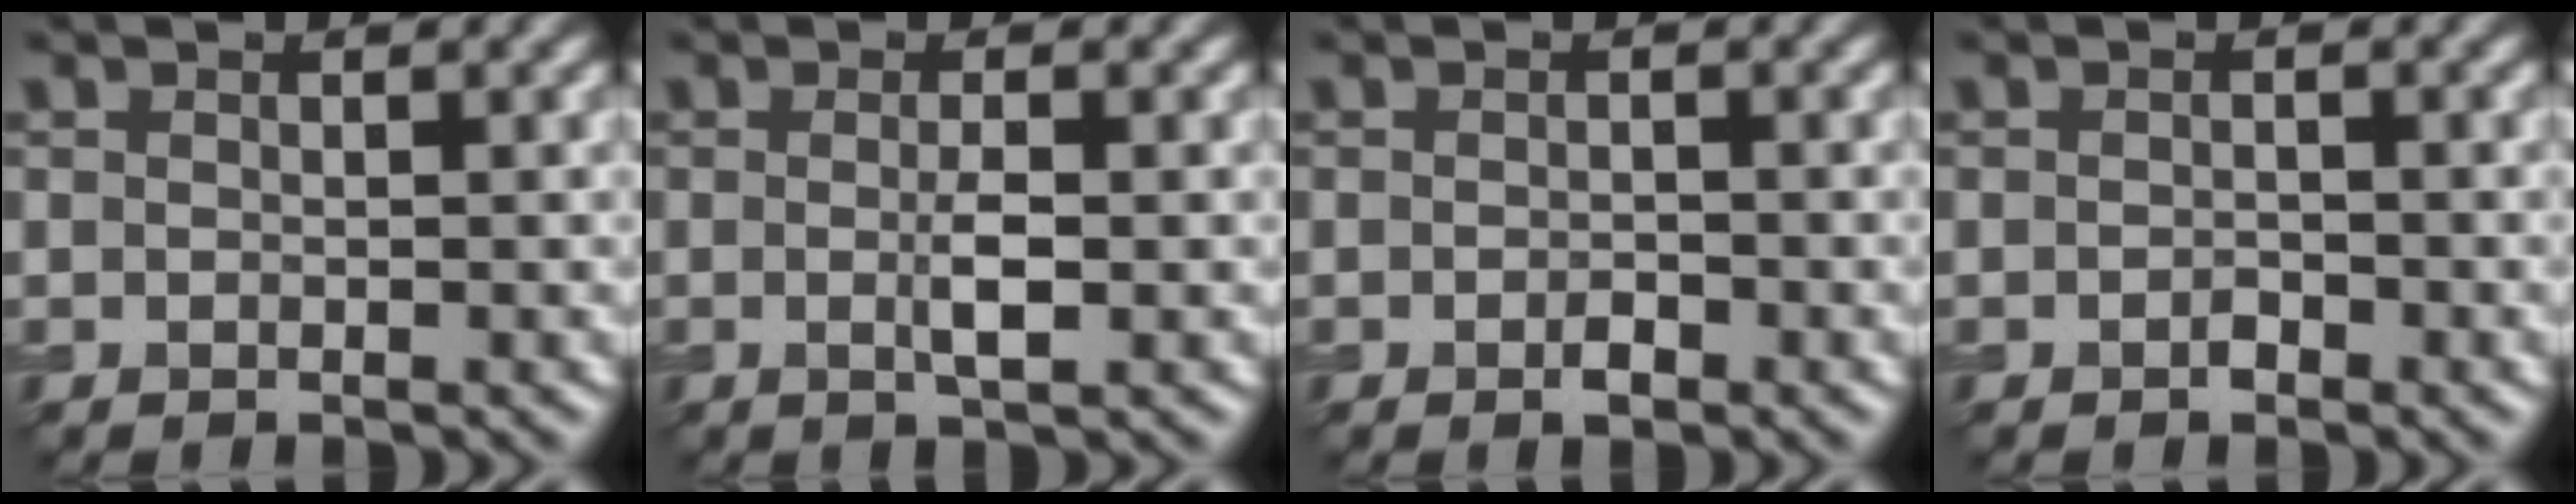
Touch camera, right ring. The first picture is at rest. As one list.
[{"total": 2.0, "force": [-0.1, 0.3, 2.0], "torque": [-0.038, -0.004, -0.003]}, {"total": 1.0, "force": [-0.5, 0.4, 0.8], "torque": [-0.013, -0.001, -0.009]}, {"total": 0.7, "force": [-0.5, 0.4, 0.4], "torque": [-0.007, -0.001, -0.009]}]